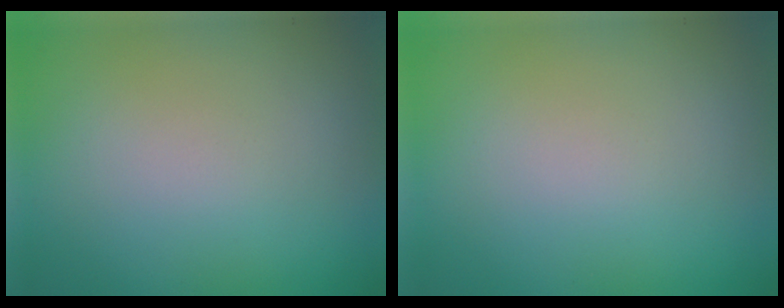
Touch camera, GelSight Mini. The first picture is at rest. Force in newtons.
{"total": 0.0}